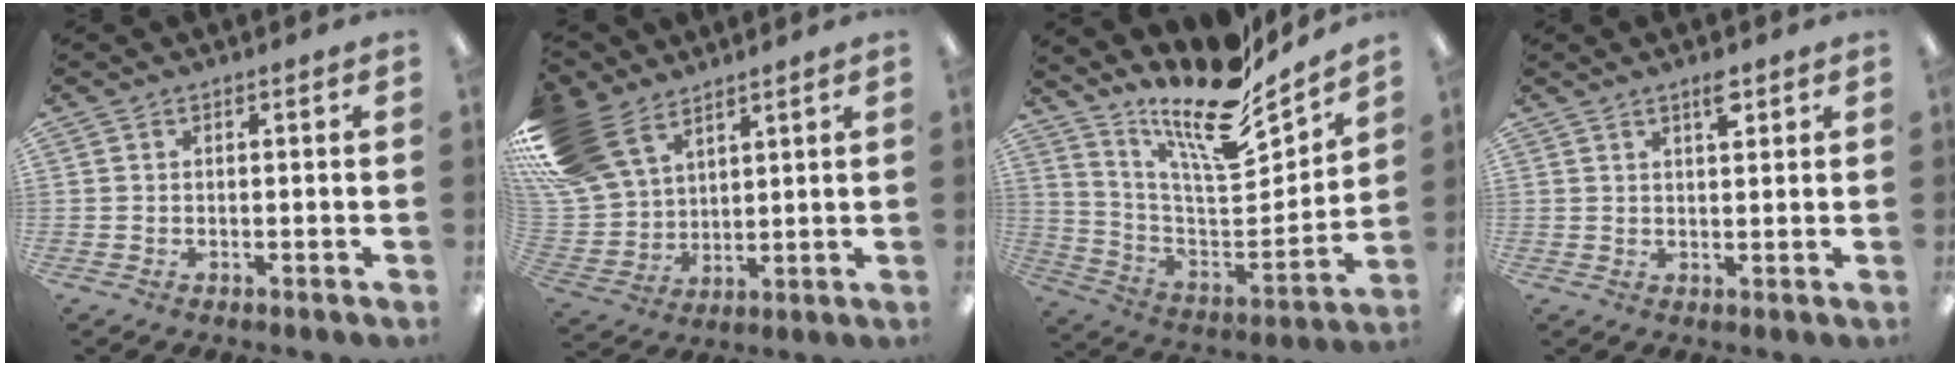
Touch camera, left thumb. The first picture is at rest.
{"total": 17.9, "force": [11.0, 11.3, 8.6], "torque": [-0.201, -0.044, 0.214]}
{"total": 18.8, "force": [15.2, 4.6, 10.0], "torque": [-0.177, -0.125, 0.255]}
{"total": 4.0, "force": [2.6, 1.3, 2.7], "torque": [-0.035, -0.008, 0.040]}